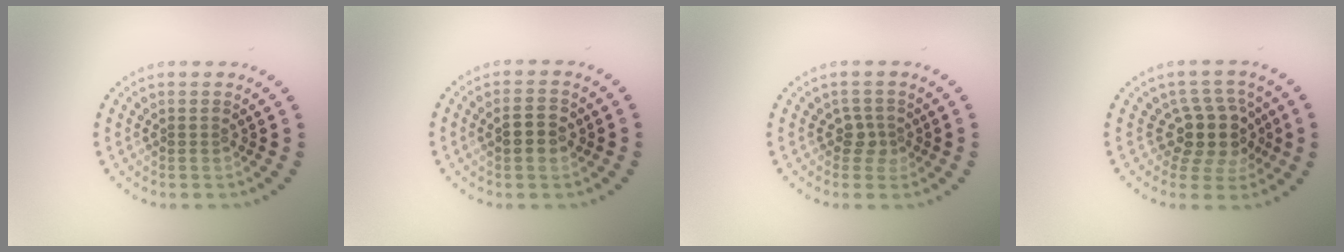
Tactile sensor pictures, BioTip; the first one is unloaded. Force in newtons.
{"total": 2.6, "press": 2.6, "slide": 0.0}
{"total": 1.8, "press": 1.3, "slide": 1.2}
{"total": 4.0, "press": 3.1, "slide": 2.5}